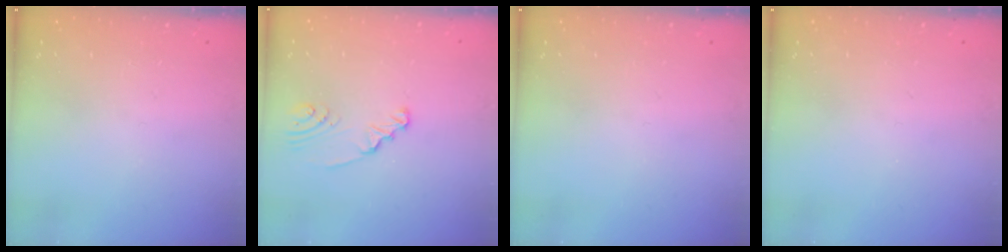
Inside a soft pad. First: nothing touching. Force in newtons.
{"total": 2.3, "press": 2.3, "slide": 0.3}
{"total": 0.0}
{"total": 0.0}